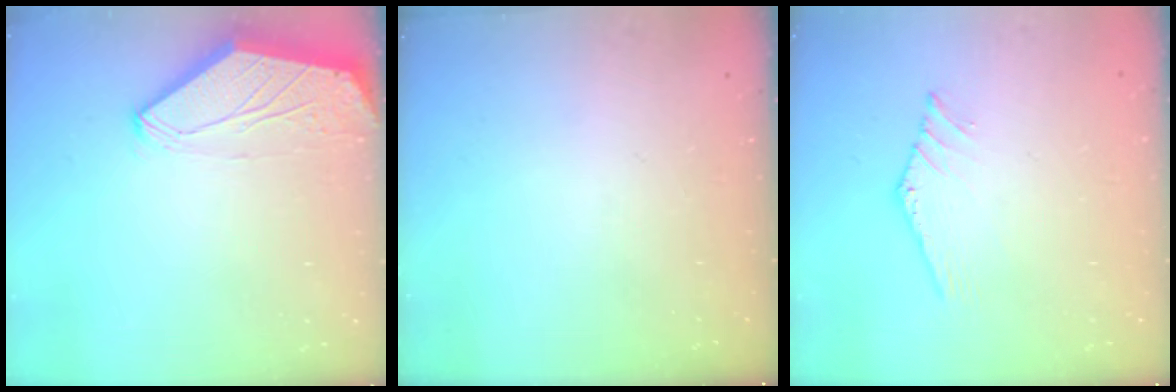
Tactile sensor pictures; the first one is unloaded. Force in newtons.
{"total": 0.0}
{"total": 0.0}